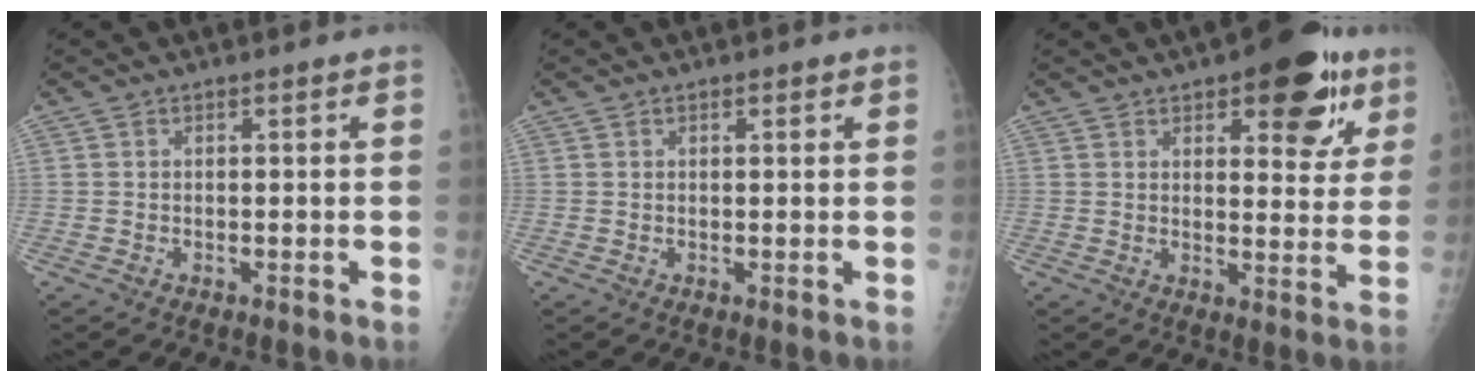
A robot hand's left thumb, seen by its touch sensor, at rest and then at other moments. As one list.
[{"total": 0.9, "force": [0.5, 0.4, 0.6], "torque": [-0.003, -0.001, 0.007]}, {"total": 13.9, "force": [7.4, 6.0, 10.1], "torque": [-0.076, -0.027, 0.093]}]